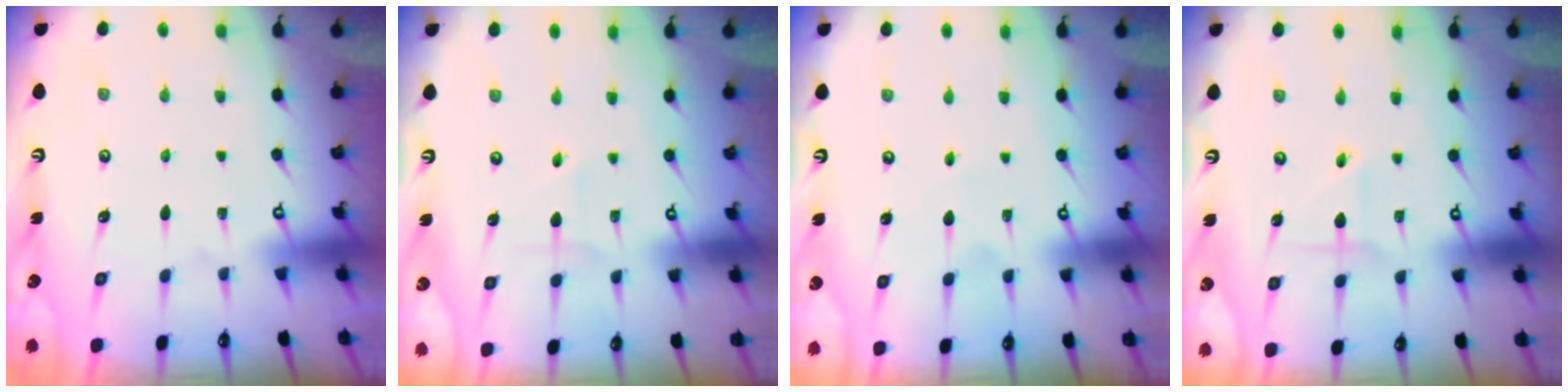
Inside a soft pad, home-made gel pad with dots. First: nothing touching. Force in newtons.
{"total": 1.9, "press": 1.9, "slide": 0.2}
{"total": 3.4, "press": 3.4, "slide": 0.3}
{"total": 2.3, "press": 2.3, "slide": 0.1}